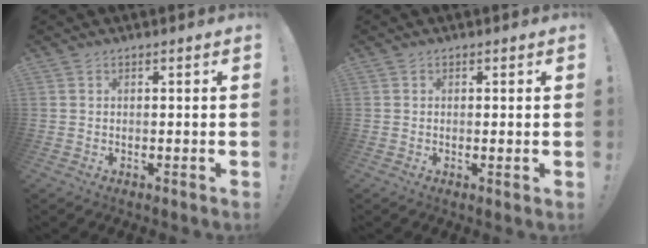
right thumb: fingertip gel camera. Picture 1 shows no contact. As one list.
[{"total": 0.9, "force": [0.3, 0.1, 0.9], "torque": [-0.014, -0.001, 0.005]}]